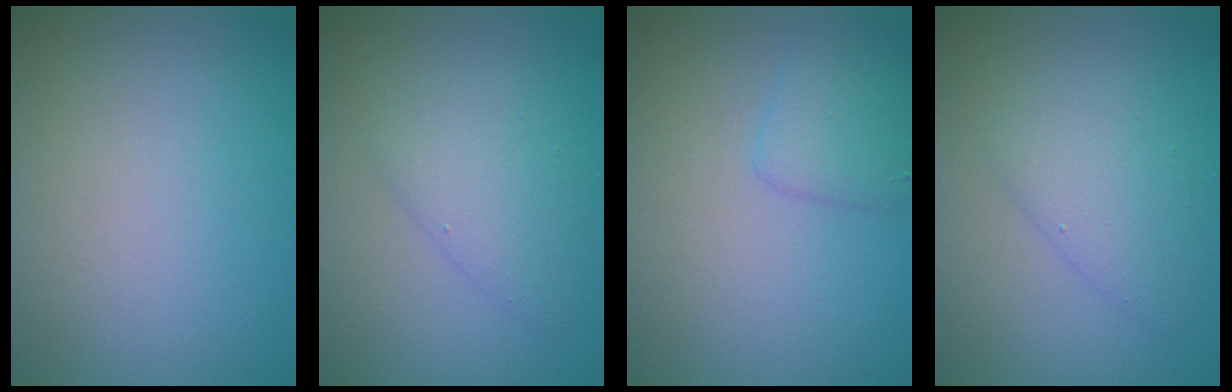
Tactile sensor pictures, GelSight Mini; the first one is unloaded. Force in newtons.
{"total": 3.0, "press": 3.0, "slide": 0.3}
{"total": 2.0, "press": 2.0, "slide": 0.0}
{"total": 3.0, "press": 3.0, "slide": 0.3}